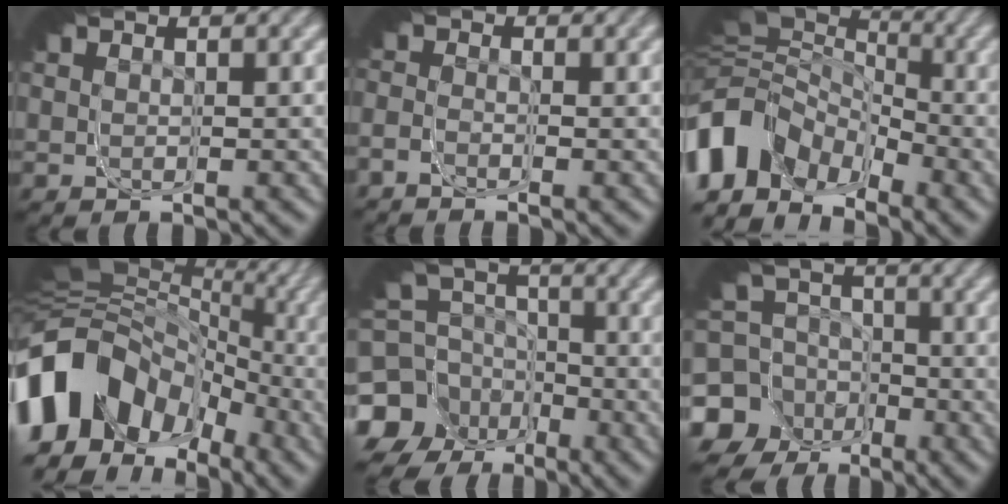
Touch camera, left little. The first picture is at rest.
{"total": 1.5, "force": [-0.5, 0.9, 1.0], "torque": [0.018, 0.005, -0.014]}
{"total": 9.4, "force": [-6.0, 5.0, 5.2], "torque": [-0.058, -0.007, -0.099]}
{"total": 16.6, "force": [-6.2, 9.5, 12.1], "torque": [-0.160, -0.006, -0.099]}
{"total": 12.9, "force": [-4.3, 10.1, 6.8], "torque": [-0.096, -0.040, -0.073]}
{"total": 14.0, "force": [-3.6, 11.0, 7.8], "torque": [-0.116, -0.039, -0.062]}